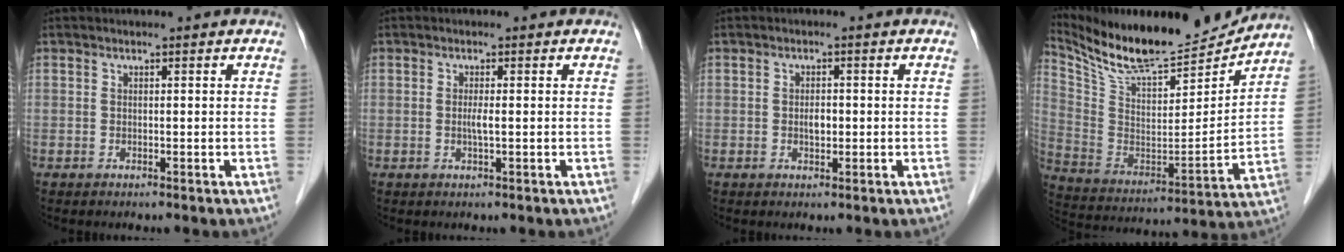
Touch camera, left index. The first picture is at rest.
{"total": 1.4, "force": [-0.1, -0.1, 1.4], "torque": [-0.031, -0.002, -0.002]}
{"total": 1.8, "force": [-0.2, 0.9, 1.5], "torque": [-0.026, 0.001, -0.002]}
{"total": 20.0, "force": [18.3, 3.0, 7.4], "torque": [-0.150, -0.025, 0.308]}